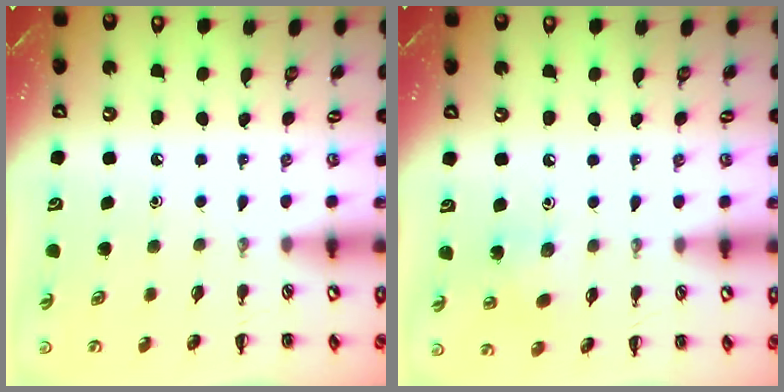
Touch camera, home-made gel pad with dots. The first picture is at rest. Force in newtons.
{"total": 4.3, "press": 4.2, "slide": 1.1}